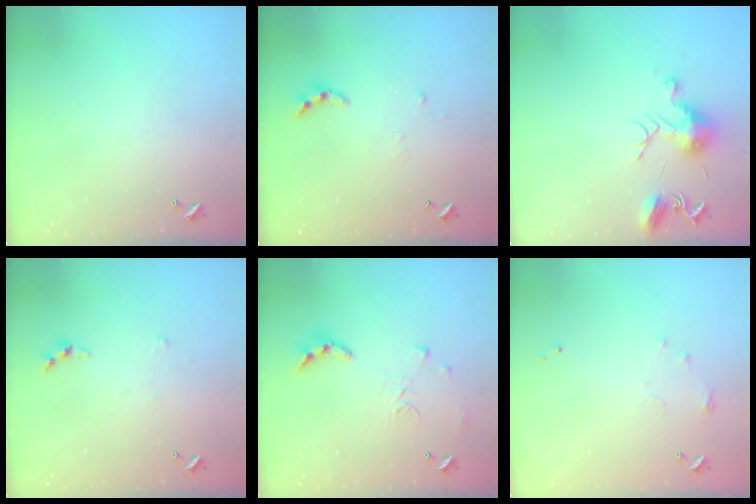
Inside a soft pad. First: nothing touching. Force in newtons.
{"total": 4.3, "press": 4.3, "slide": 0.4}
{"total": 9.6, "press": 9.6, "slide": 0.4}
{"total": 3.7, "press": 3.7, "slide": 0.5}
{"total": 9.6, "press": 9.5, "slide": 0.9}
{"total": 6.3, "press": 6.3, "slide": 0.9}